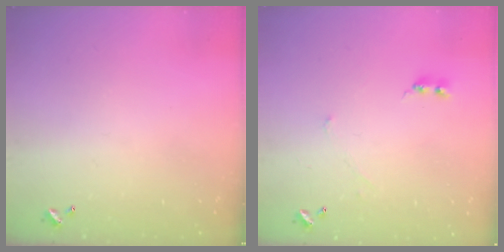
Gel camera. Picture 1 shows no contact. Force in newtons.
{"total": 0.0}